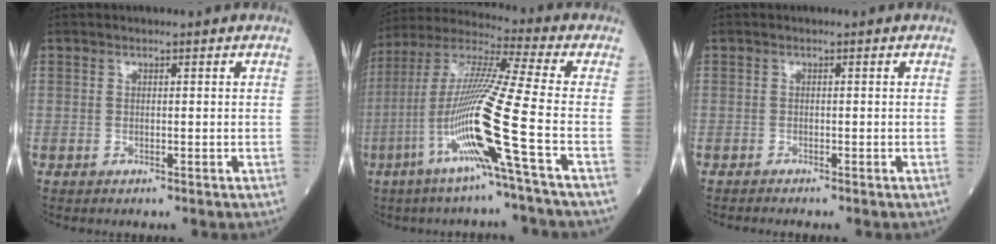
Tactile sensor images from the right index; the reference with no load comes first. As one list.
[{"total": 16.2, "force": [-5.7, -2.4, 15.0], "torque": [-0.302, -0.014, -0.119]}, {"total": 0.7, "force": [-0.7, -0.2, 0.0], "torque": [-0.004, -0.002, -0.015]}]